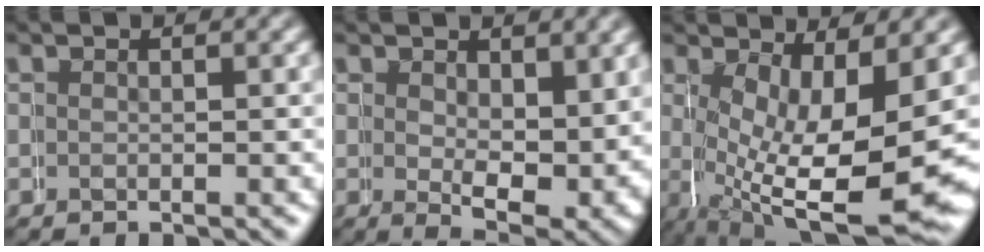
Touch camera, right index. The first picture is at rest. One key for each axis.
{"total": 5.7, "fx": 0.9, "fy": 2.8, "fz": 4.9, "tx": -0.072, "ty": -0.028, "tz": 0.025}
{"total": 11.1, "fx": -1.3, "fy": 4.6, "fz": 10.0, "tx": -0.184, "ty": -0.052, "tz": 0.013}